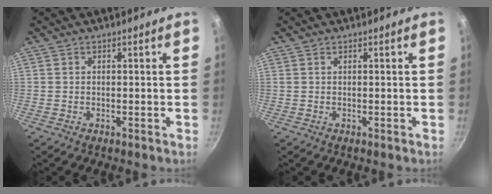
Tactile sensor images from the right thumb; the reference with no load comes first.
{"total": 0.0}